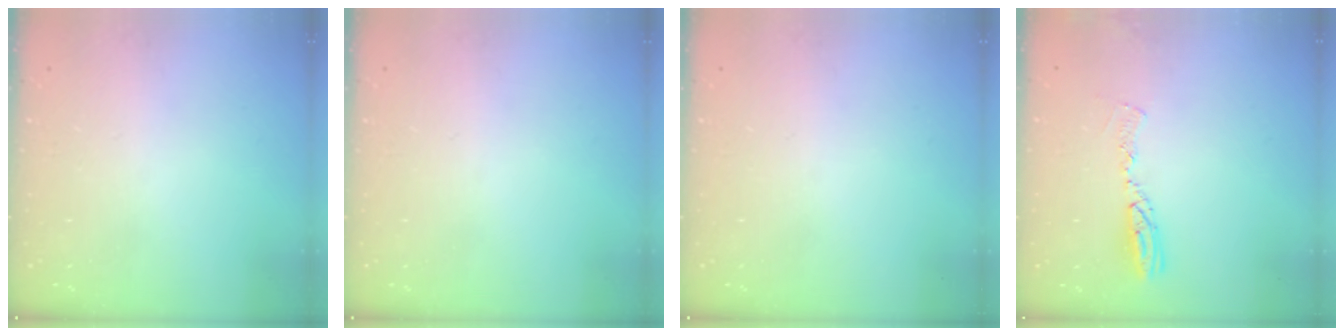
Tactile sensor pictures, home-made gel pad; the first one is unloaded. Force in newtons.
{"total": 0.0}
{"total": 0.0}
{"total": 7.2, "press": 7.1, "slide": 0.6}